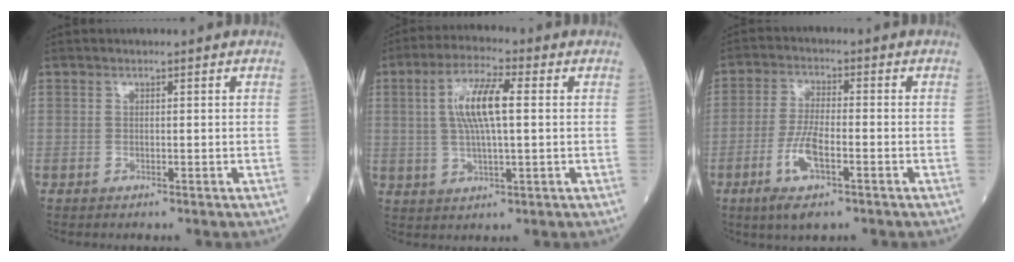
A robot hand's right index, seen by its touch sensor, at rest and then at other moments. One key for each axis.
{"total": 8.8, "fx": 1.5, "fy": 1.7, "fz": 8.5, "tx": -0.171, "ty": 0.011, "tz": 0.028}
{"total": 7.3, "fx": -3.3, "fy": 1.3, "fz": 6.4, "tx": -0.131, "ty": -0.012, "tz": -0.061}